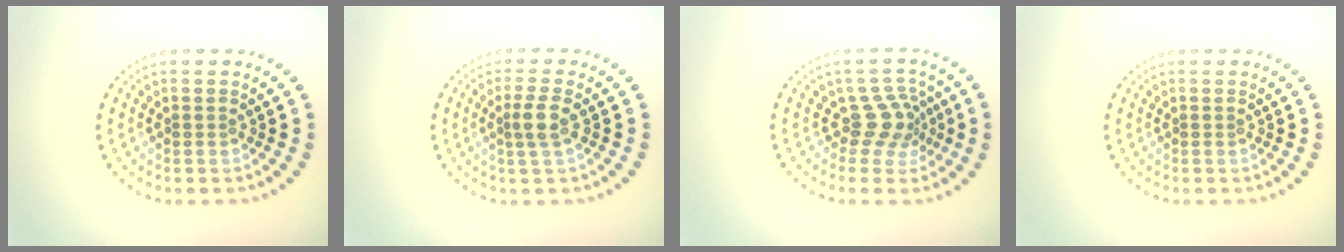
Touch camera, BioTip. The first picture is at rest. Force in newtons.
{"total": 2.0, "press": 1.7, "slide": 1.0}
{"total": 2.8, "press": 2.1, "slide": 2.0}
{"total": 0.0}